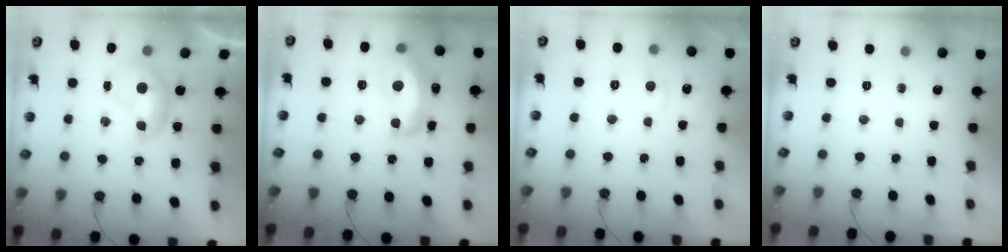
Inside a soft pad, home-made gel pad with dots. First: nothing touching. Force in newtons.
{"total": 8.4, "press": 8.4, "slide": 0.8}
{"total": 1.3, "press": 1.2, "slide": 0.5}
{"total": 0.0}